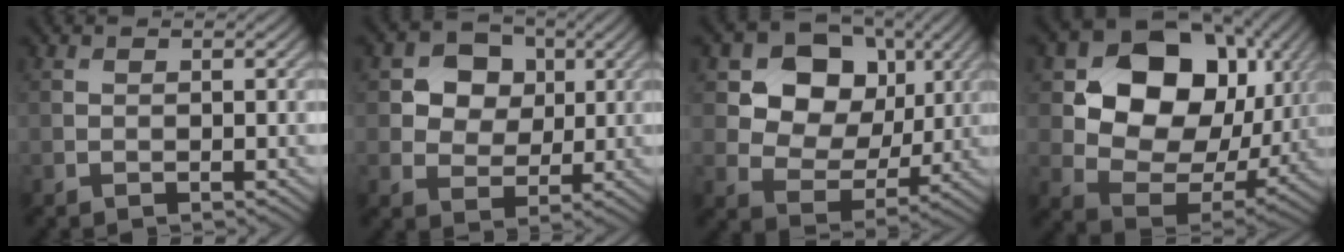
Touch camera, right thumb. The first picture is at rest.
{"total": 7.5, "force": [2.7, 6.2, 3.2], "torque": [-0.089, 0.002, 0.046]}
{"total": 11.2, "force": [3.6, 8.8, 5.9], "torque": [-0.117, 0.004, 0.051]}
{"total": 16.1, "force": [4.6, 11.9, 9.9], "torque": [-0.175, 0.001, 0.085]}